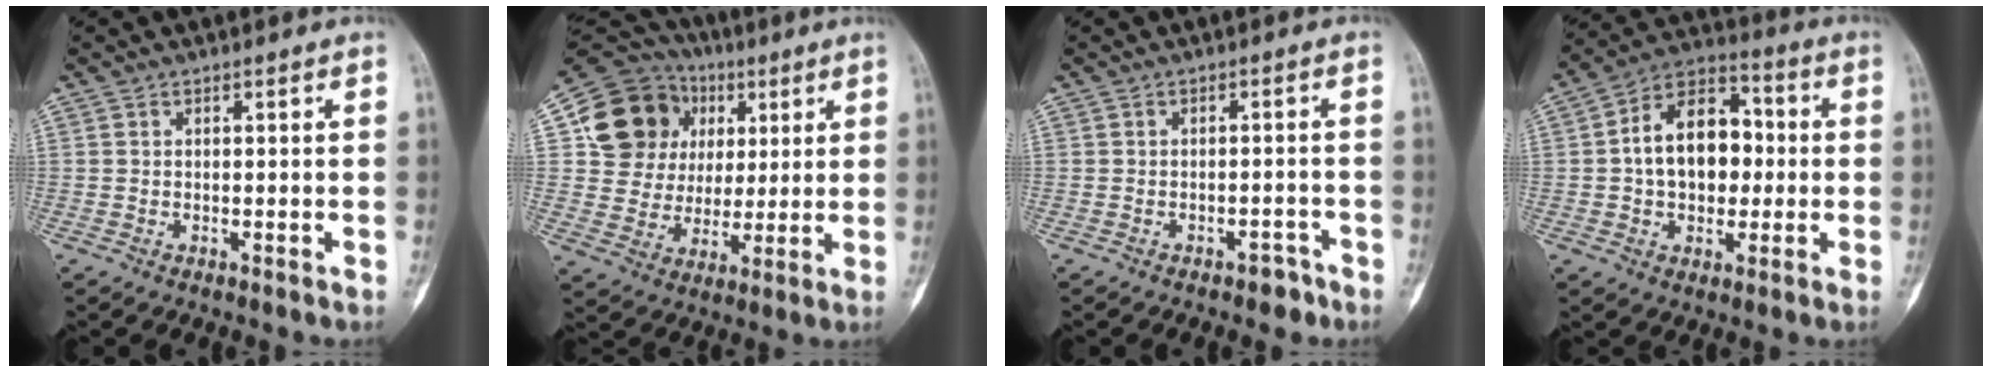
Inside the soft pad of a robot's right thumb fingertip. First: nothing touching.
{"total": 14.8, "force": [4.1, 13.2, 5.4], "torque": [-0.065, 0.013, 0.074]}
{"total": 3.0, "force": [-2.2, 1.4, 1.5], "torque": [-0.007, 0.018, -0.026]}
{"total": 15.2, "force": [0.5, 10.2, 11.2], "torque": [-0.145, 0.031, 0.001]}